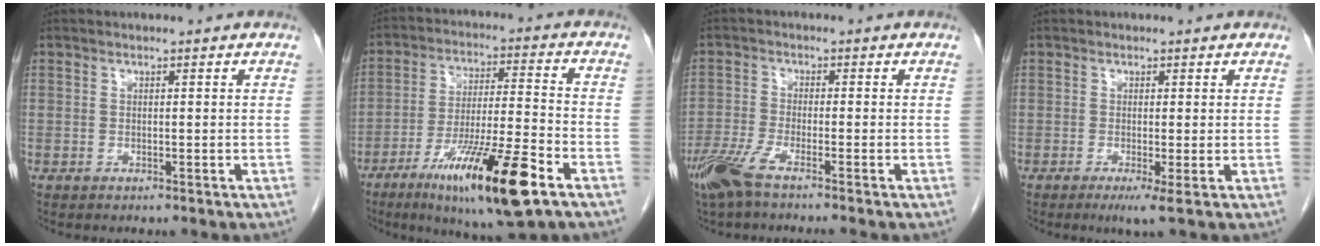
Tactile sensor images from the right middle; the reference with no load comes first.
{"total": 16.5, "force": [-8.9, 1.2, 13.8], "torque": [-0.238, -0.032, -0.147]}
{"total": 5.5, "force": [-4.0, 0.1, 3.7], "torque": [-0.082, -0.015, -0.086]}
{"total": 2.4, "force": [-0.8, 0.0, 2.3], "torque": [-0.033, -0.008, -0.010]}